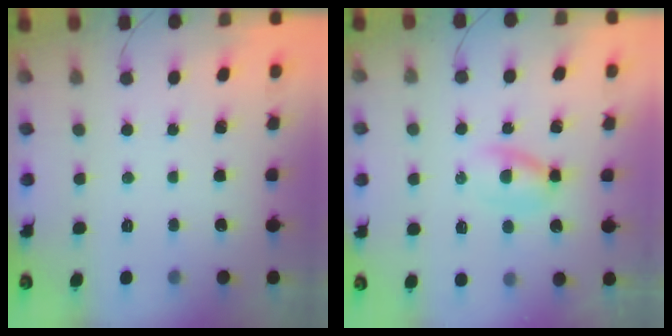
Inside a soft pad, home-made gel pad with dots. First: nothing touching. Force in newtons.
{"total": 3.6, "press": 3.5, "slide": 1.1}